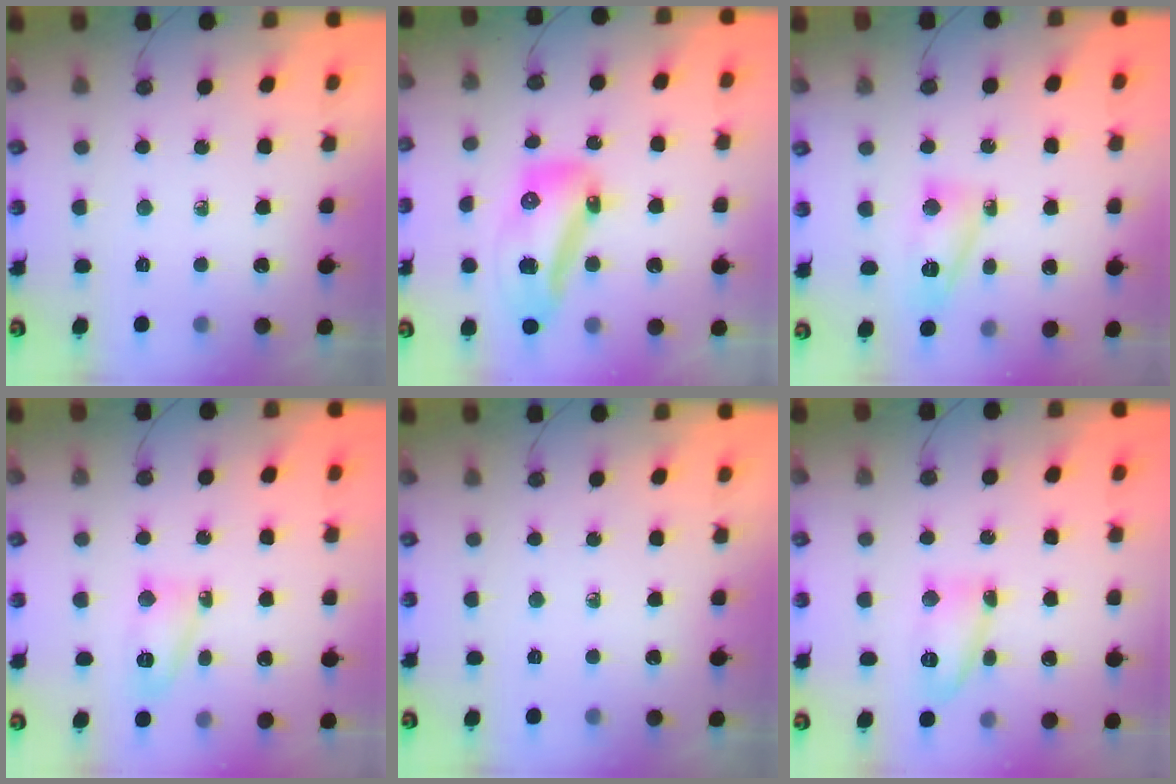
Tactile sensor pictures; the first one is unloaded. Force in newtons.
{"total": 14.7, "press": 14.6, "slide": 1.2}
{"total": 9.0, "press": 9.0, "slide": 0.6}
{"total": 8.4, "press": 8.4, "slide": 0.9}
{"total": 0.0}
{"total": 23.7, "press": 12.1, "slide": 20.4}